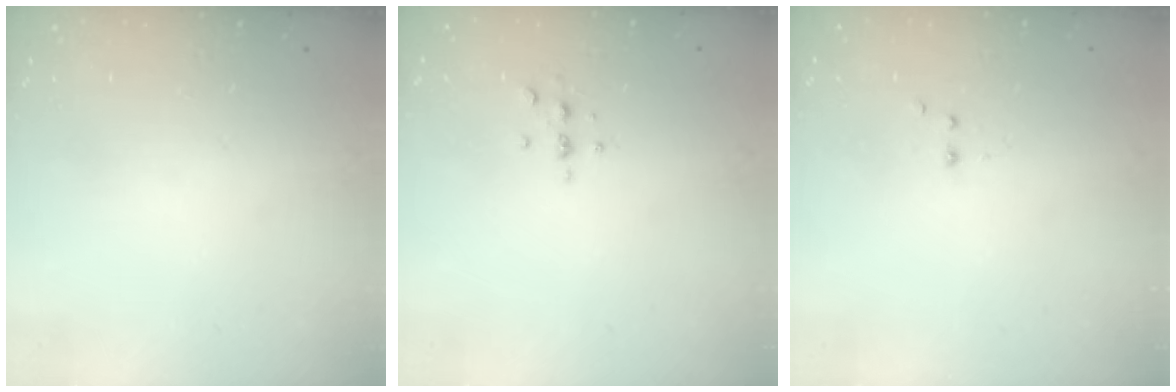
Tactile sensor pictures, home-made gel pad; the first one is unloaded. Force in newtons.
{"total": 2.8, "press": 2.7, "slide": 0.3}
{"total": 2.3, "press": 2.1, "slide": 0.9}